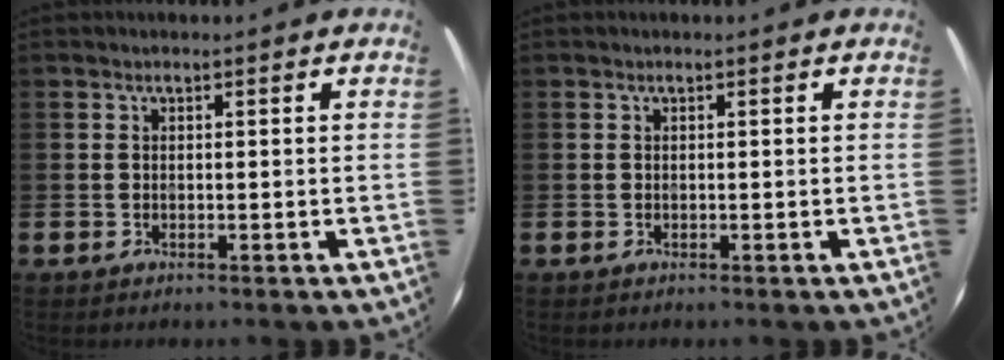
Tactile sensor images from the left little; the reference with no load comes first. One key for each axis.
{"total": 0.0}